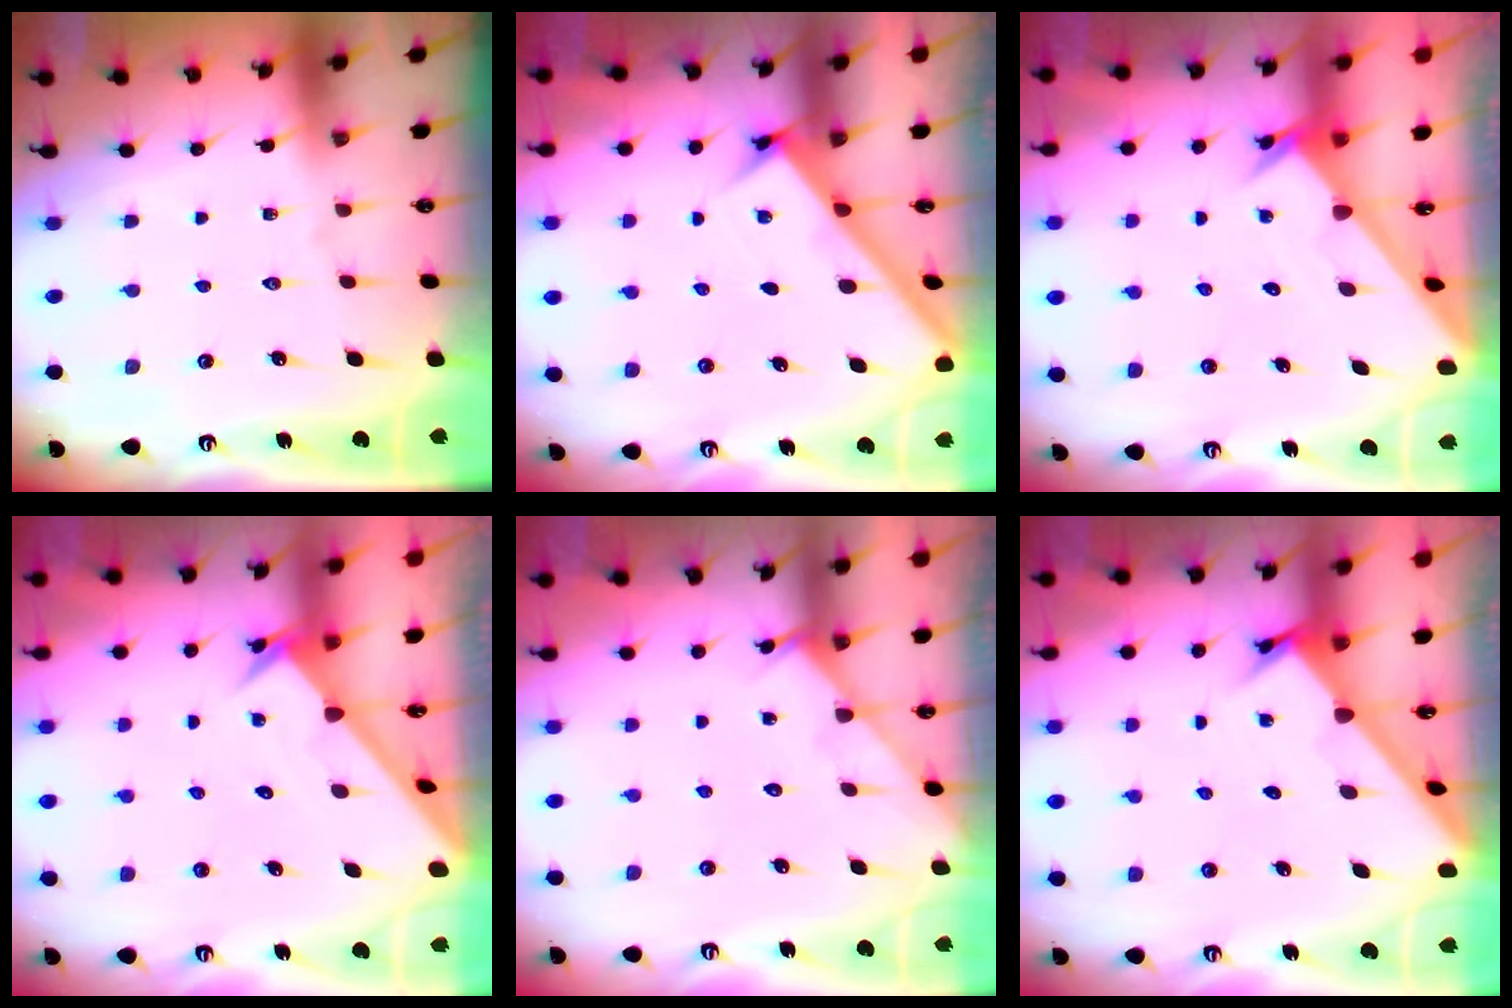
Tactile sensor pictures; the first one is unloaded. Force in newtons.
{"total": 2.5, "press": 2.5, "slide": 0.3}
{"total": 2.0, "press": 2.0, "slide": 0.1}
{"total": 2.5, "press": 2.5, "slide": 0.2}
{"total": 3.3, "press": 3.3, "slide": 0.2}
{"total": 2.0, "press": 2.0, "slide": 0.2}